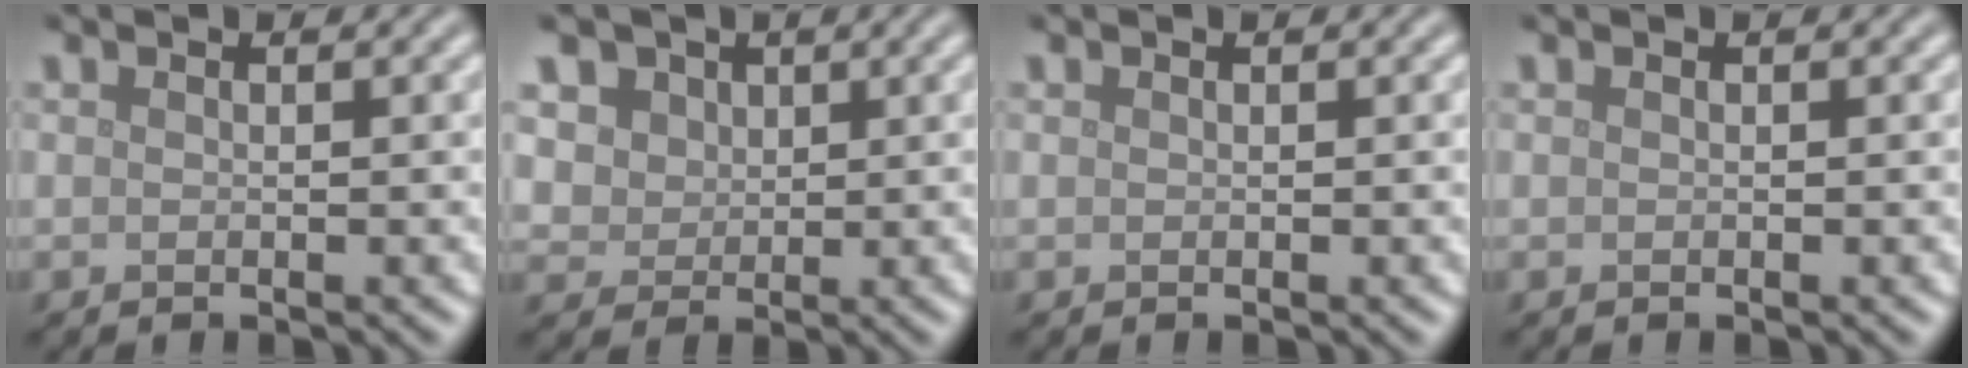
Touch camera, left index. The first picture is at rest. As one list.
[{"total": 5.6, "force": [2.8, 4.2, 2.3], "torque": [-0.049, 0.001, 0.039]}, {"total": 0.0}, {"total": 0.0}]